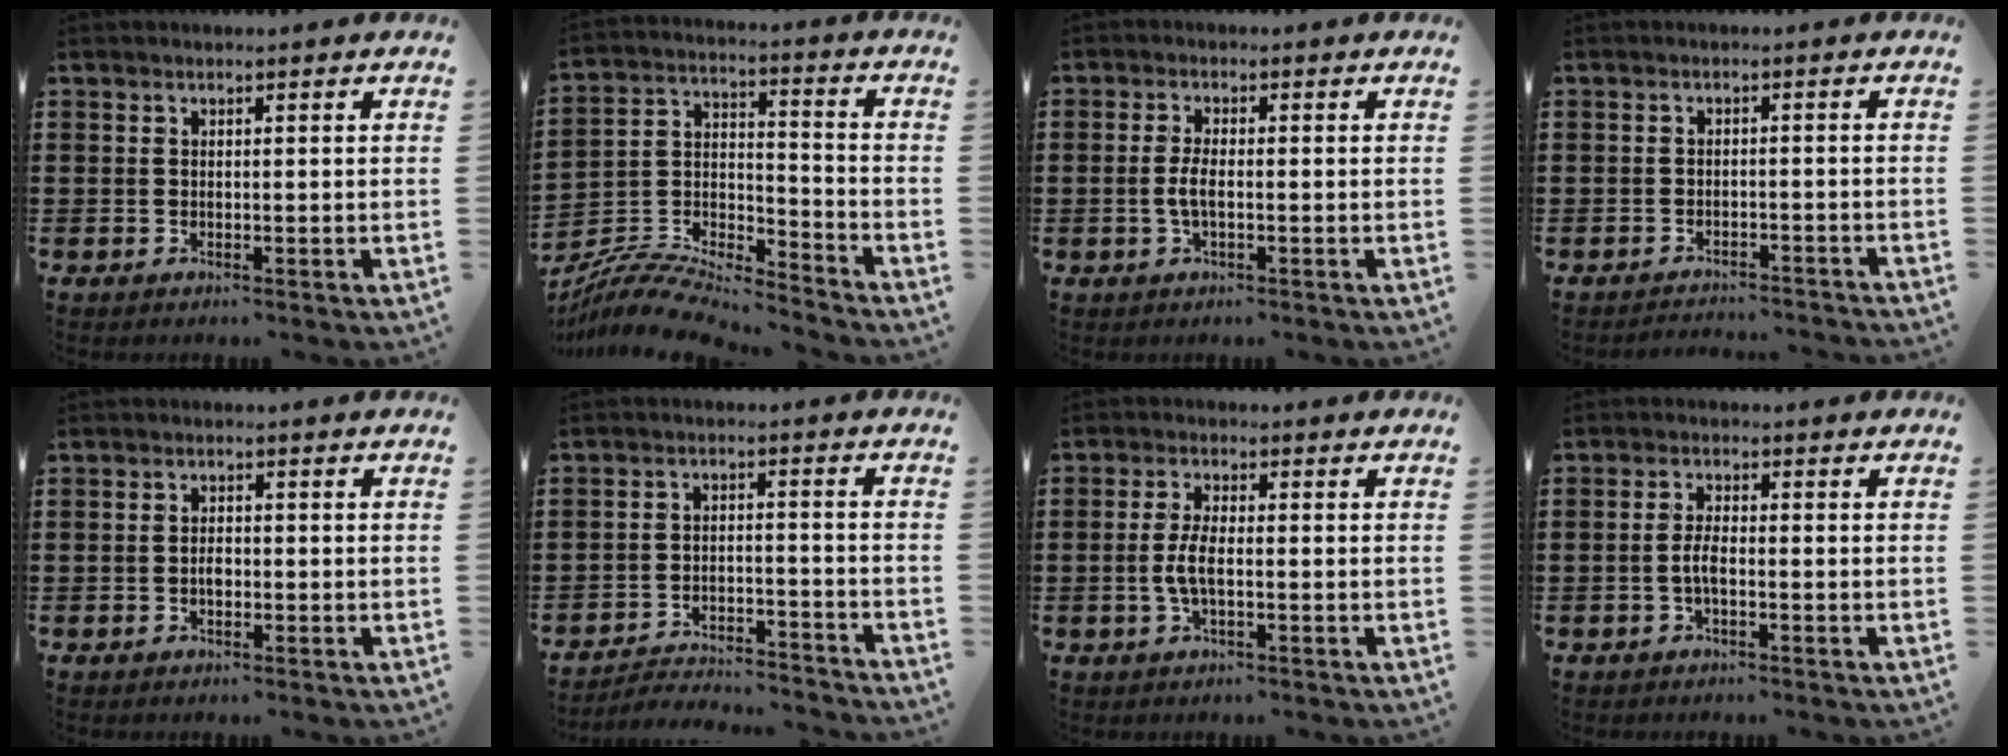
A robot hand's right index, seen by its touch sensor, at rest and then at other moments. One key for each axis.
{"total": 8.5, "fx": -8.2, "fy": 1.2, "fz": 1.9, "tx": -0.042, "ty": 0.003, "tz": -0.164}
{"total": 2.9, "fx": -0.6, "fy": 0.8, "fz": 2.8, "tx": -0.072, "ty": -0.008, "tz": -0.018}
{"total": 2.3, "fx": -2.3, "fy": 0.1, "fz": -0.1, "tx": -0.005, "ty": 0.001, "tz": -0.051}
{"total": 1.6, "fx": -0.4, "fy": 1.0, "fz": 1.2, "tx": -0.022, "ty": 0.003, "tz": -0.008}
{"total": 4.0, "fx": -3.9, "fy": 0.4, "fz": 0.6, "tx": -0.017, "ty": 0.006, "tz": -0.083}
{"total": 4.0, "fx": -0.8, "fy": 1.3, "fz": 3.7, "tx": -0.095, "ty": -0.007, "tz": -0.023}
{"total": 2.9, "fx": -0.9, "fy": 0.8, "fz": 2.7, "tx": -0.063, "ty": 0.000, "tz": -0.022}